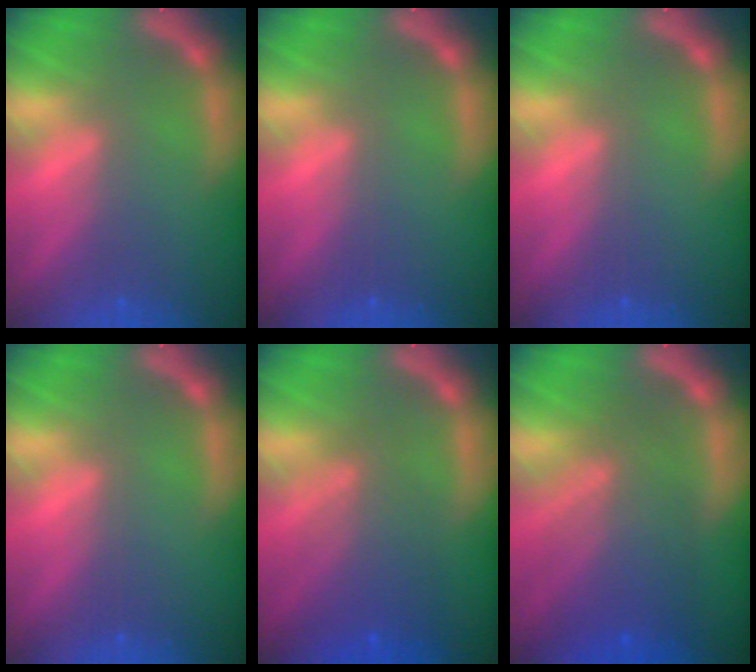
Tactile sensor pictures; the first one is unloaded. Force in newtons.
{"total": 0.0}
{"total": 0.0}
{"total": 0.0}
{"total": 5.6}
{"total": 7.5}